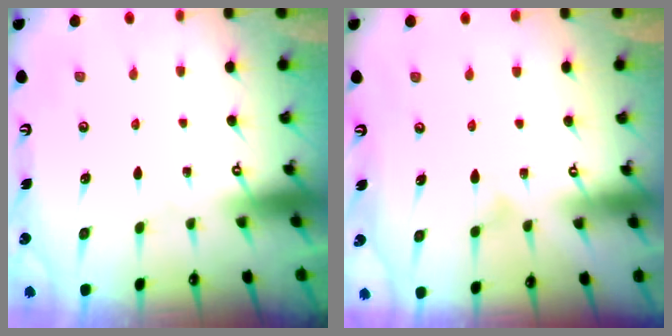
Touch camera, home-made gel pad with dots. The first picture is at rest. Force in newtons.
{"total": 9.1, "press": 9.1, "slide": 0.3}